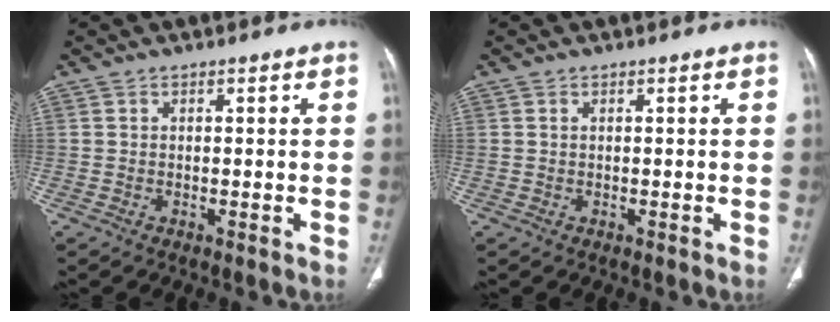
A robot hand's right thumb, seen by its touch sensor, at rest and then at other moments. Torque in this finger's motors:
{"motor_torque": [-0.30, 0.06, -0.33, 0.19, -0.03]}